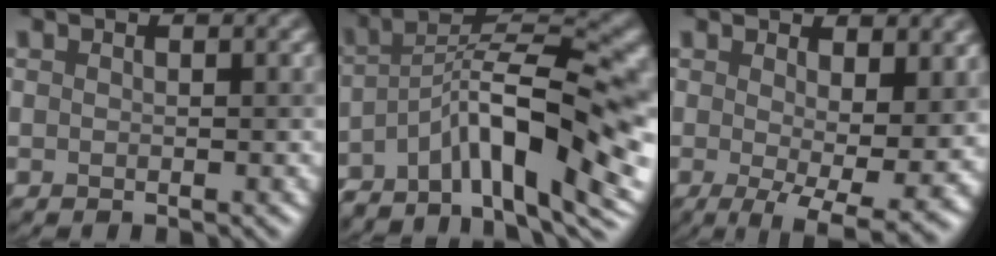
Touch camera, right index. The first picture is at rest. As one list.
[{"total": 12.6, "force": [-5.4, 4.4, 10.5], "torque": [-0.166, 0.015, -0.097]}, {"total": 8.0, "force": [-0.5, 2.7, 7.5], "torque": [-0.113, -0.023, 0.003]}]